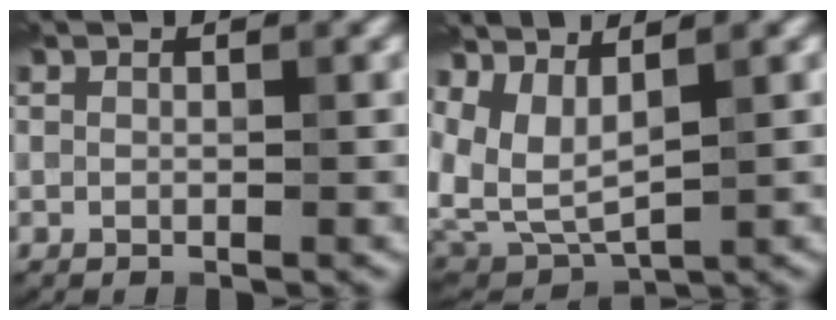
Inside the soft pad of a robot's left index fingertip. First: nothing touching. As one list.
[{"total": 4.8, "force": [2.3, 2.2, 3.7], "torque": [-0.094, -0.011, 0.057]}]